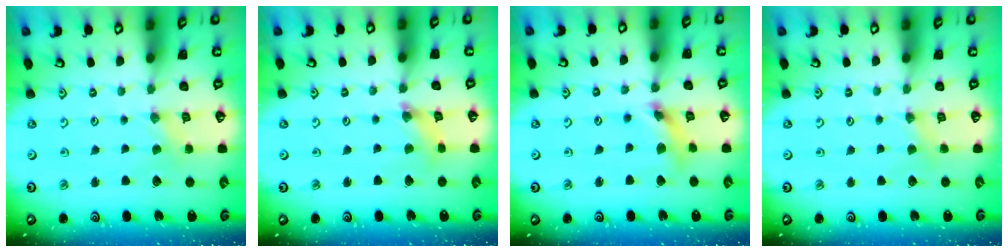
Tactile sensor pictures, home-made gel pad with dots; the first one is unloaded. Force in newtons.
{"total": 2.5, "press": 2.4, "slide": 0.4}
{"total": 8.3, "press": 8.3, "slide": 0.9}
{"total": 2.3, "press": 2.2, "slide": 0.4}